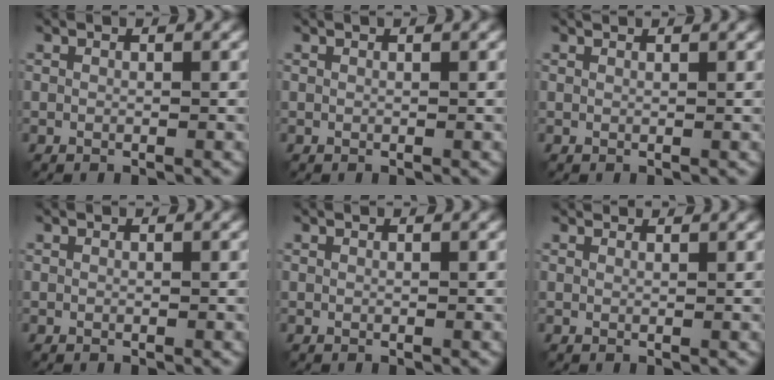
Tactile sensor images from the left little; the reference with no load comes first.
{"total": 0.0}
{"total": 0.8, "force": [0.7, 0.0, 0.1], "torque": [-0.005, -0.003, 0.008]}
{"total": 0.0}
{"total": 0.0}
{"total": 1.8, "force": [1.7, 0.3, 0.5], "torque": [-0.019, 0.001, 0.020]}